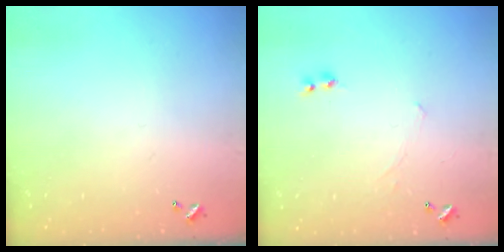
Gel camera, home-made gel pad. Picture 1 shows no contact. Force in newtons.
{"total": 2.3, "press": 2.3, "slide": 0.2}